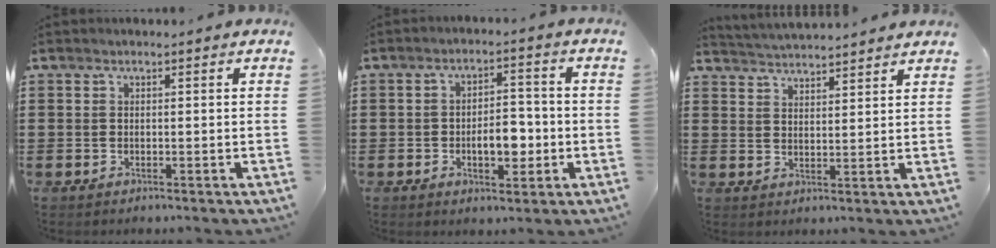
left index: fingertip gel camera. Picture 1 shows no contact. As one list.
[{"total": 5.9, "force": [-1.3, 3.1, 4.9], "torque": [-0.072, 0.003, -0.029]}, {"total": 3.3, "force": [3.2, -0.4, -0.3], "torque": [-0.006, -0.015, 0.059]}]